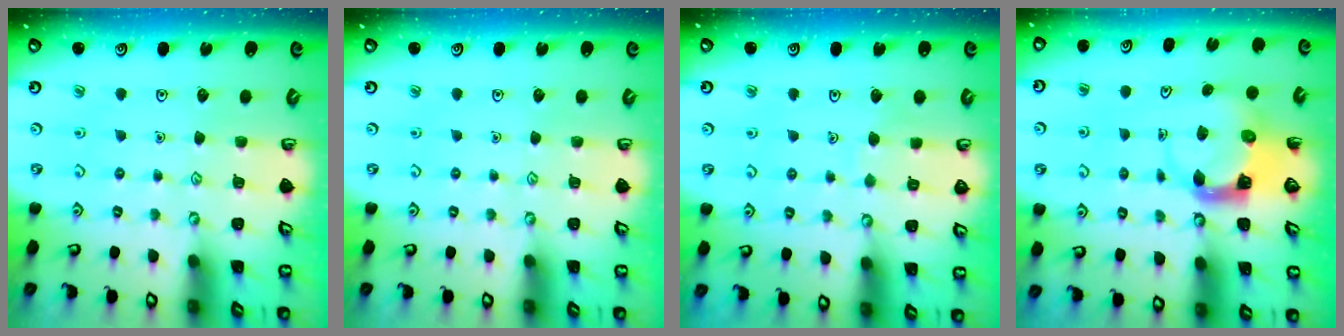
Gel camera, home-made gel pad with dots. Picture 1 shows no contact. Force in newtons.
{"total": 0.0}
{"total": 3.2, "press": 3.2, "slide": 0.3}
{"total": 4.0, "press": 4.0, "slide": 0.5}